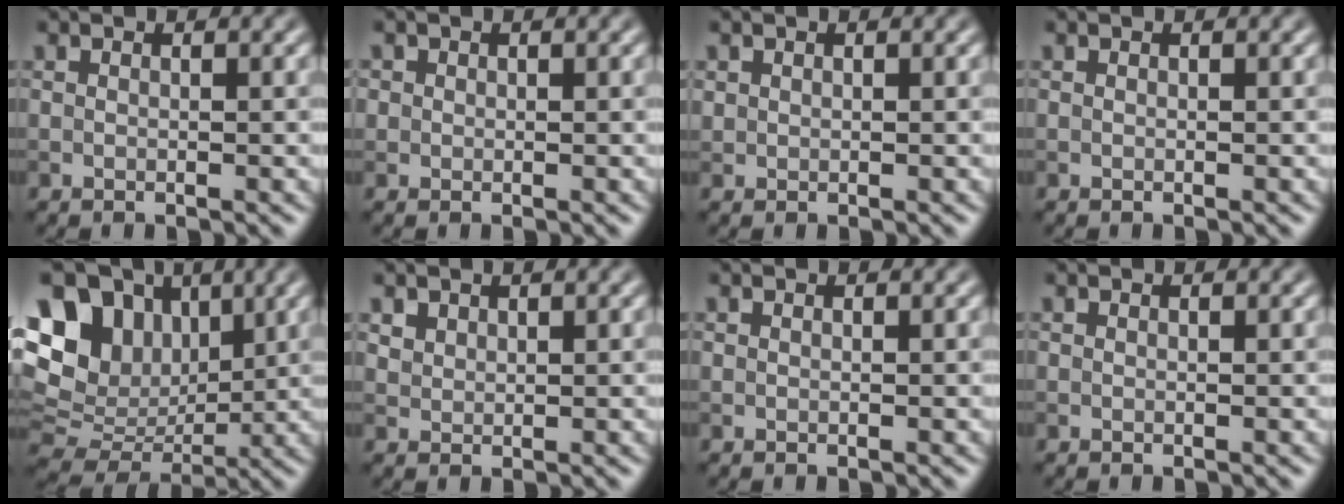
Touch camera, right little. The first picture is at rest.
{"total": 0.9, "force": [0.2, 0.8, 0.1], "torque": [0.007, -0.003, 0.001]}
{"total": 0.6, "force": [0.3, 0.5, 0.0], "torque": [0.005, -0.003, 0.009]}
{"total": 0.0}
{"total": 15.2, "force": [4.9, 11.9, 8.2], "torque": [-0.185, 0.038, 0.088]}
{"total": 1.3, "force": [0.9, 0.8, 0.2], "torque": [-0.007, -0.004, 0.024]}
{"total": 0.0}
{"total": 0.0}